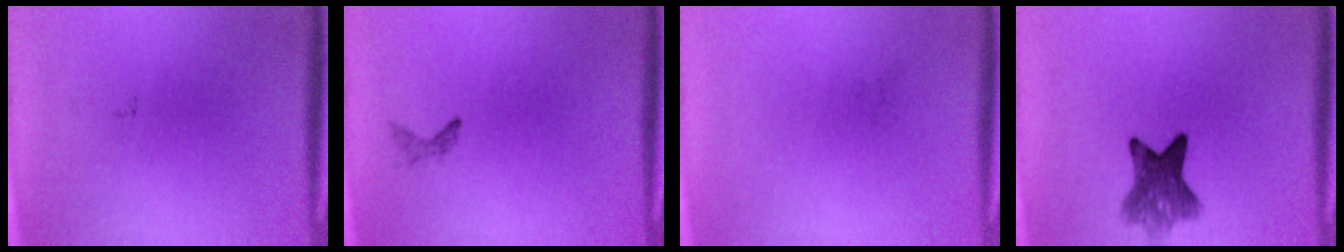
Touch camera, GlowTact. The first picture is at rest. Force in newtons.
{"total": 0.7}
{"total": 0.0}
{"total": 6.5}